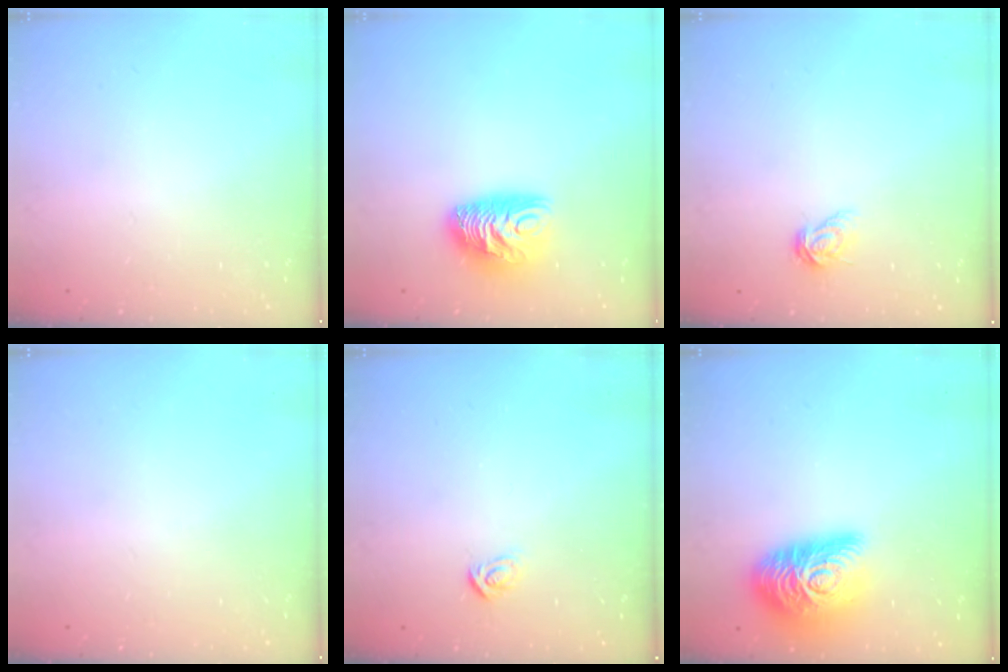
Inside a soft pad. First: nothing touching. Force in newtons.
{"total": 10.3, "press": 10.3, "slide": 0.5}
{"total": 6.0, "press": 6.0, "slide": 0.4}
{"total": 0.0}
{"total": 2.6, "press": 2.6, "slide": 0.3}
{"total": 18.2, "press": 18.1, "slide": 1.1}